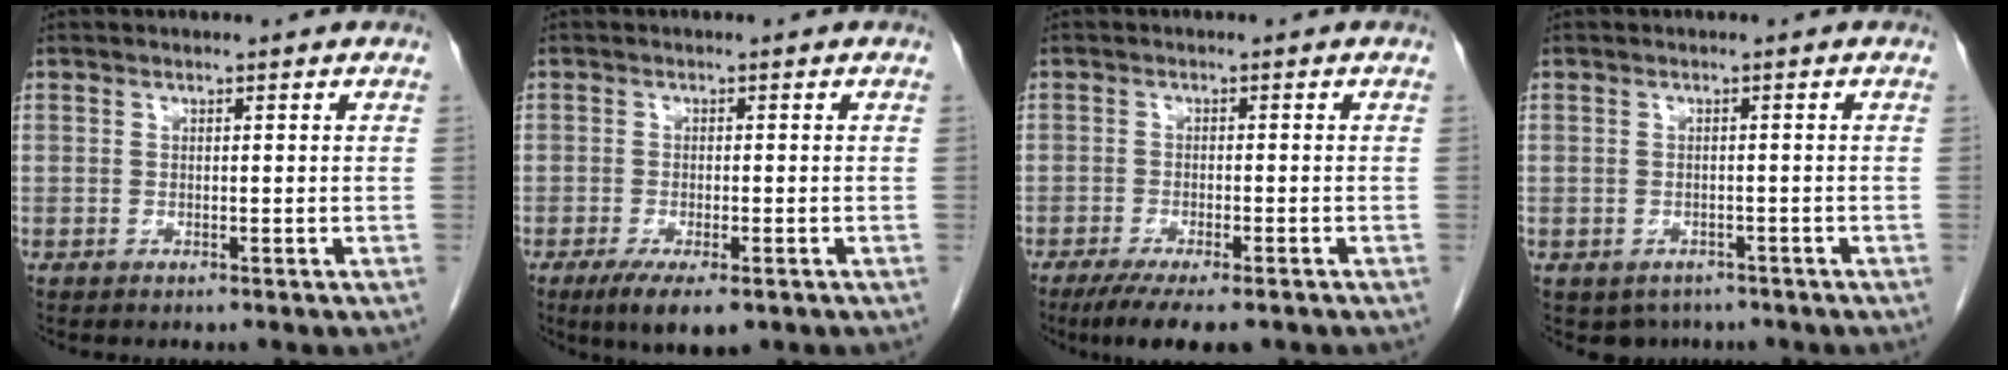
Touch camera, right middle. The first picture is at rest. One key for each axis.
{"total": 6.2, "fx": -3.8, "fy": 1.7, "fz": 4.6, "tx": -0.075, "ty": -0.016, "tz": -0.057}
{"total": 8.5, "fx": -6.4, "fy": 1.7, "fz": 5.4, "tx": -0.080, "ty": -0.018, "tz": -0.096}
{"total": 3.3, "fx": -2.4, "fy": 2.1, "fz": 0.6, "tx": -0.006, "ty": 0.003, "tz": -0.030}